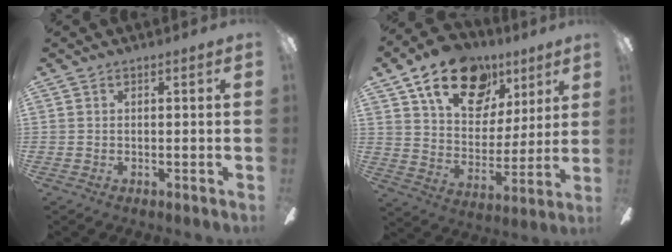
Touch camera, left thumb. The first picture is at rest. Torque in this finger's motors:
{"motor_torque": [1.17, 1.19, 1.38, -1.39, 0.11]}